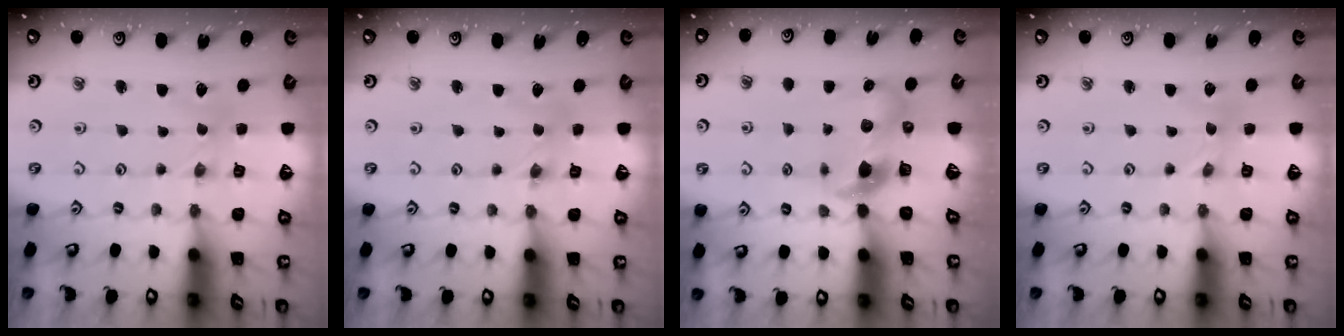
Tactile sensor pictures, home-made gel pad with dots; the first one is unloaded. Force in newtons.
{"total": 1.3, "press": 1.3, "slide": 0.2}
{"total": 6.6, "press": 6.5, "slide": 0.9}
{"total": 0.0}